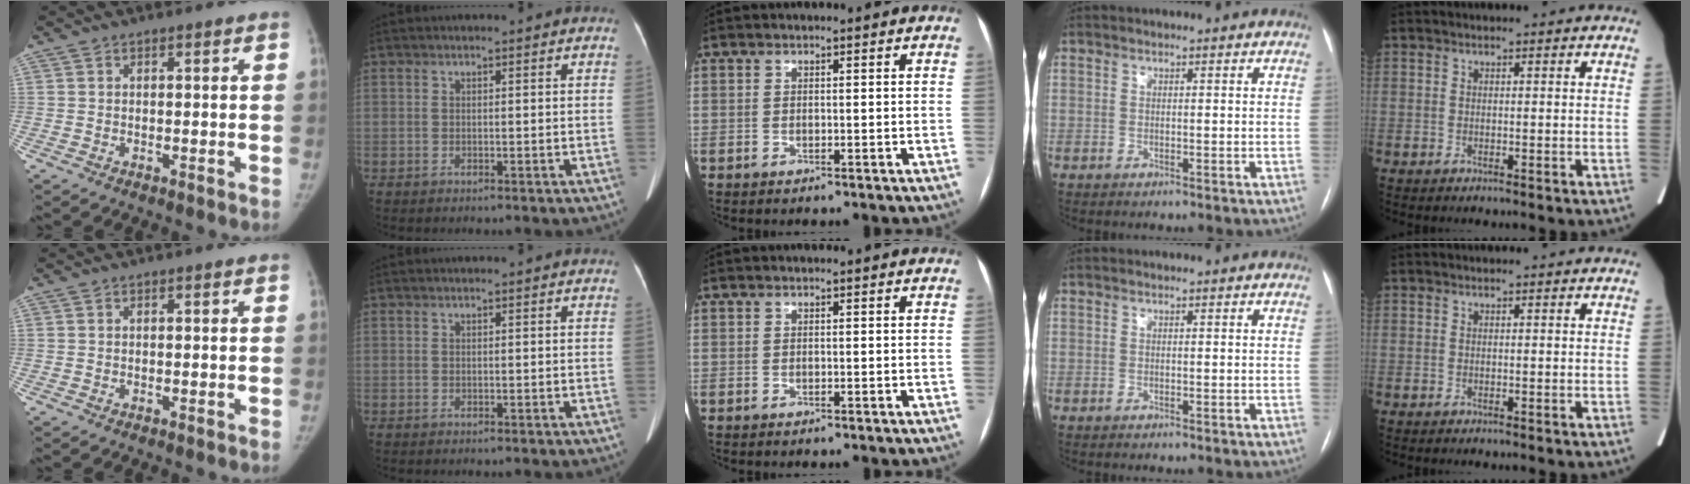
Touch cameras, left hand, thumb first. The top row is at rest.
{}